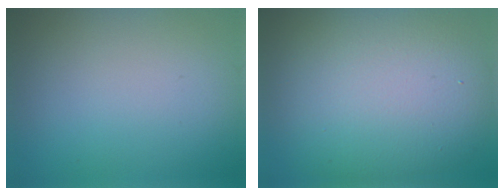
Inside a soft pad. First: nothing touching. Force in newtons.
{"total": 13.4, "press": 13.4, "slide": 1.0}